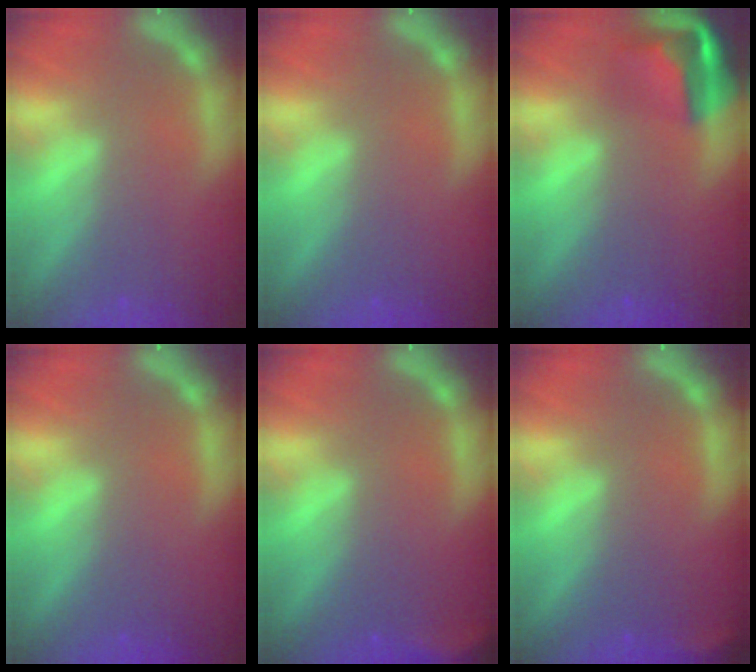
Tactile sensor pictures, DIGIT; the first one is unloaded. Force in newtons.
{"total": 0.0}
{"total": 5.9}
{"total": 0.0}
{"total": 4.0}
{"total": 1.9}